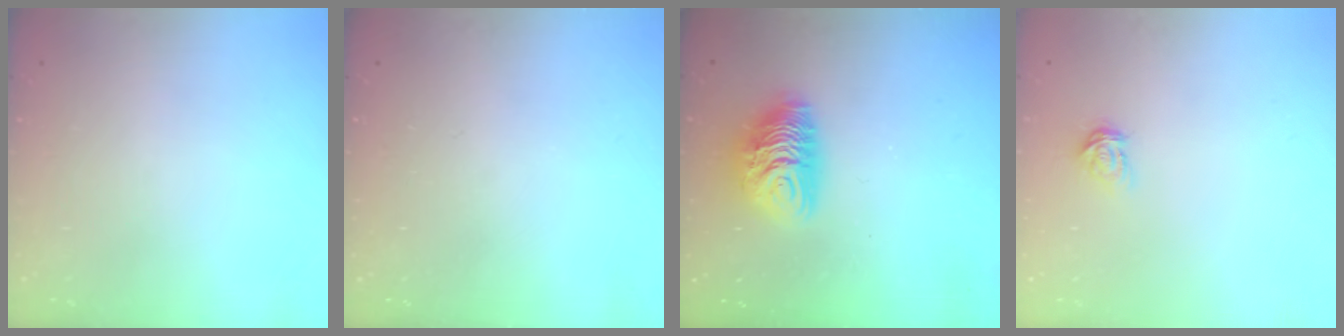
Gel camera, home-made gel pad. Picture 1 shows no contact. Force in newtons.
{"total": 0.0}
{"total": 10.2, "press": 10.1, "slide": 0.9}
{"total": 3.5, "press": 3.5, "slide": 0.4}